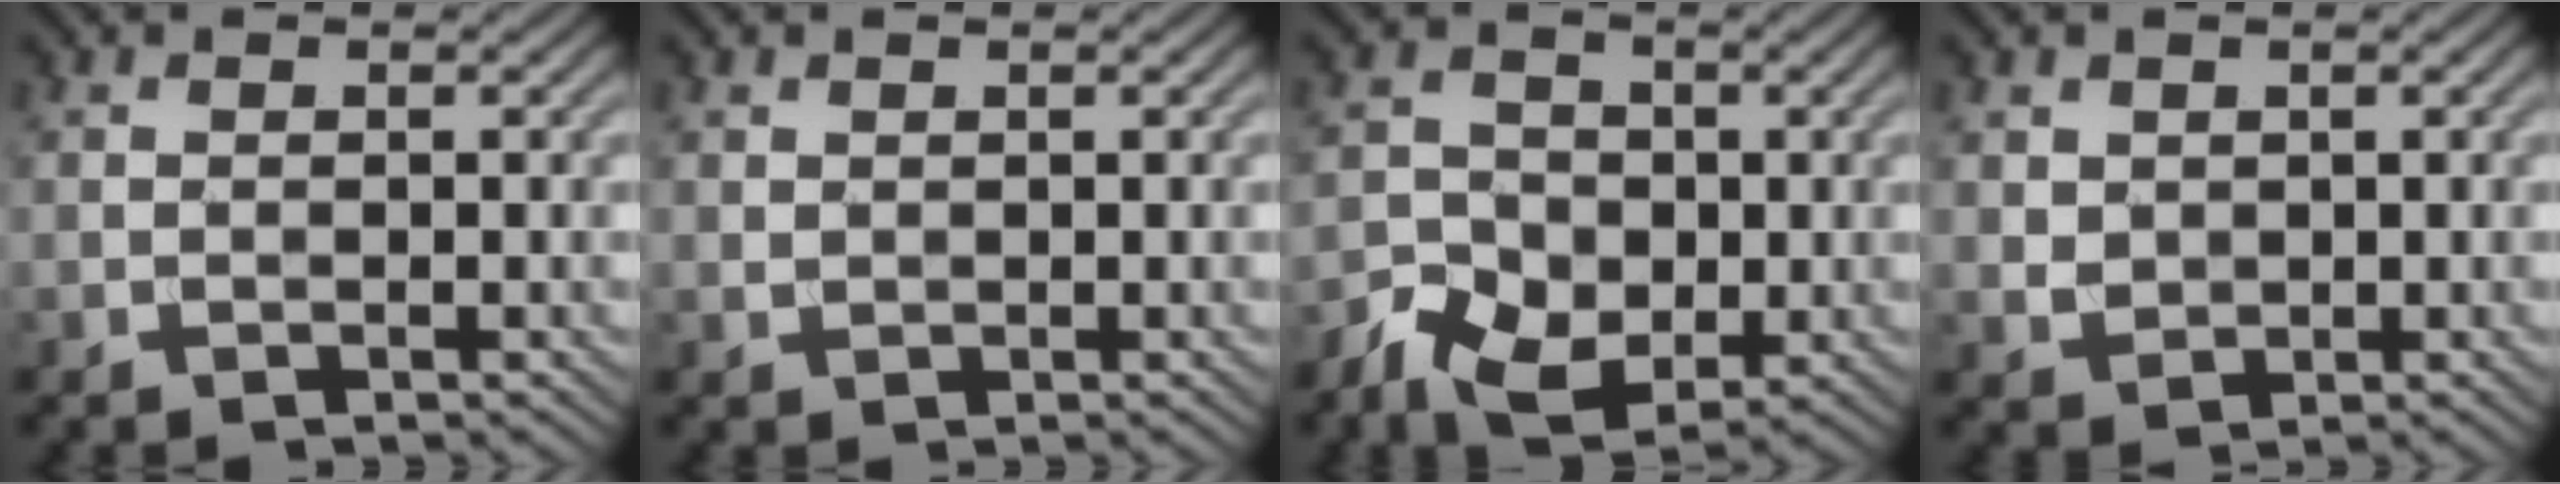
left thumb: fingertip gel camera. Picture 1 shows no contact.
{"total": 0.6, "force": [0.4, 0.4, 0.2], "torque": [-0.007, -0.003, 0.013]}
{"total": 6.1, "force": [-2.5, 4.6, 3.1], "torque": [-0.061, -0.009, -0.049]}
{"total": 2.0, "force": [0.9, 1.6, 0.8], "torque": [-0.024, -0.004, 0.020]}